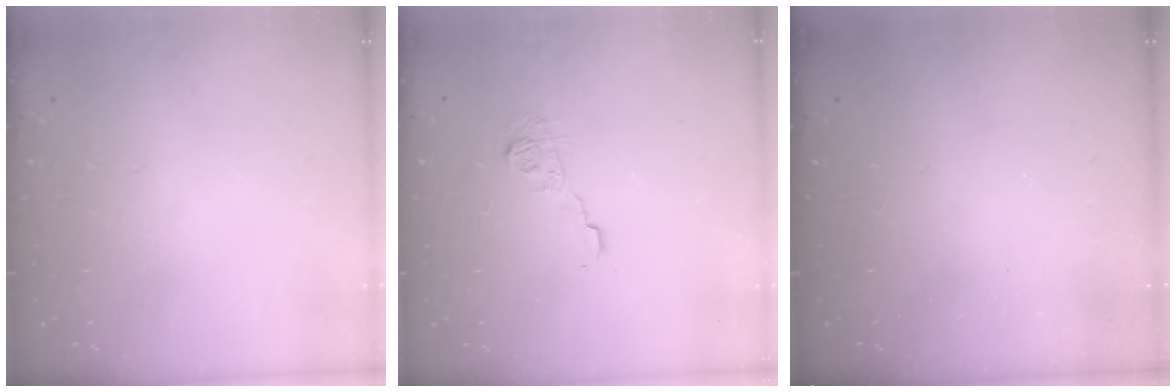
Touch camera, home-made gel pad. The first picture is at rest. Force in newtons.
{"total": 7.3, "press": 7.2, "slide": 0.4}
{"total": 2.4, "press": 2.2, "slide": 0.8}